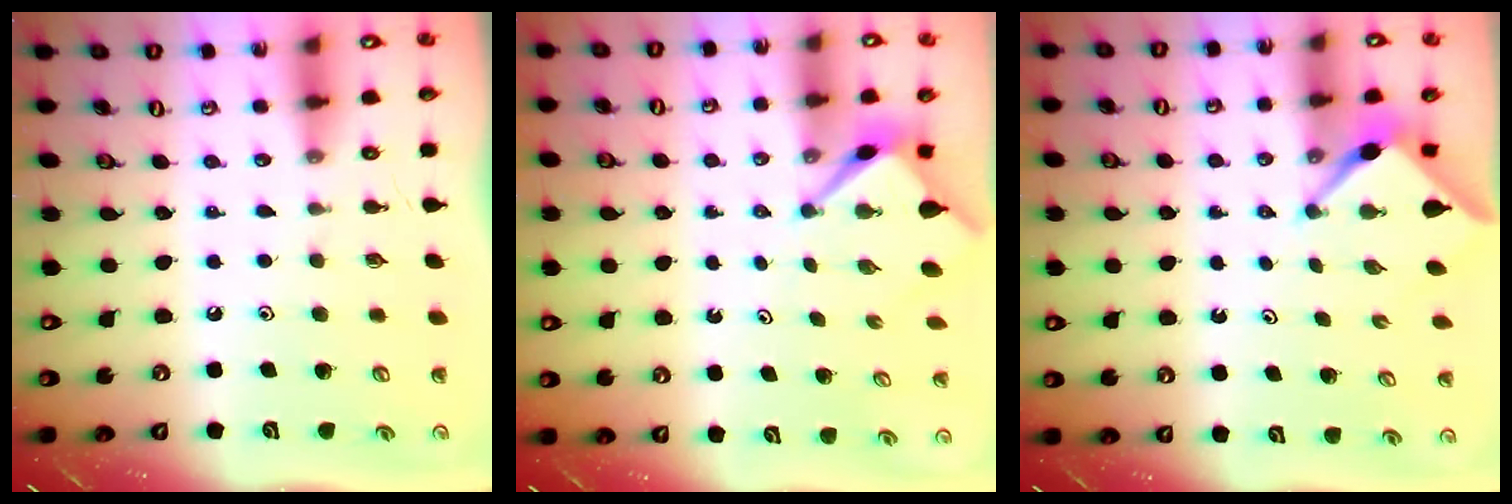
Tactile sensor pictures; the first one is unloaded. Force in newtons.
{"total": 3.2, "press": 3.2, "slide": 0.2}
{"total": 3.8, "press": 3.8, "slide": 0.3}